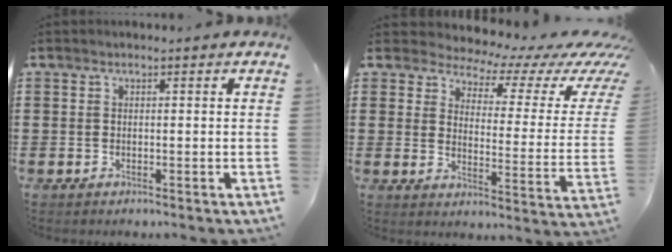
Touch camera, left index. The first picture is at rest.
{"total": 4.5, "force": [3.9, 1.8, 1.5], "torque": [-0.039, -0.039, 0.060]}